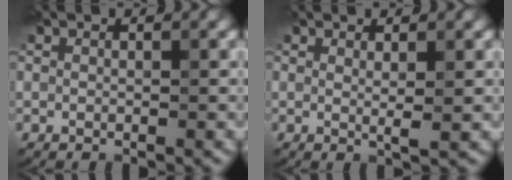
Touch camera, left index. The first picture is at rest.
{"total": 1.5, "force": [0.6, 0.3, 1.3], "torque": [-0.022, -0.003, 0.007]}